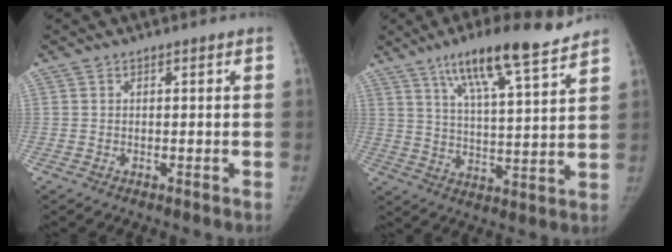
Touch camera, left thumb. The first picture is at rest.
{"total": 16.2, "force": [11.4, 2.8, 11.1], "torque": [-0.164, -0.048, 0.188]}